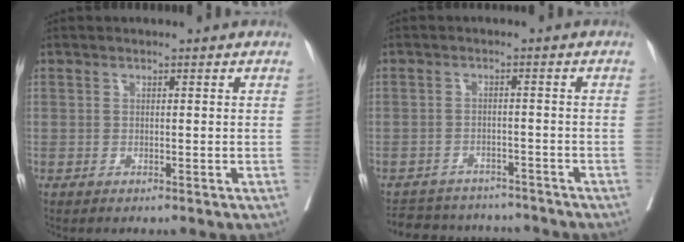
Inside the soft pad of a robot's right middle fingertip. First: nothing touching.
{"total": 10.8, "force": [-10.0, 3.6, 2.1], "torque": [-0.038, 0.014, -0.130]}